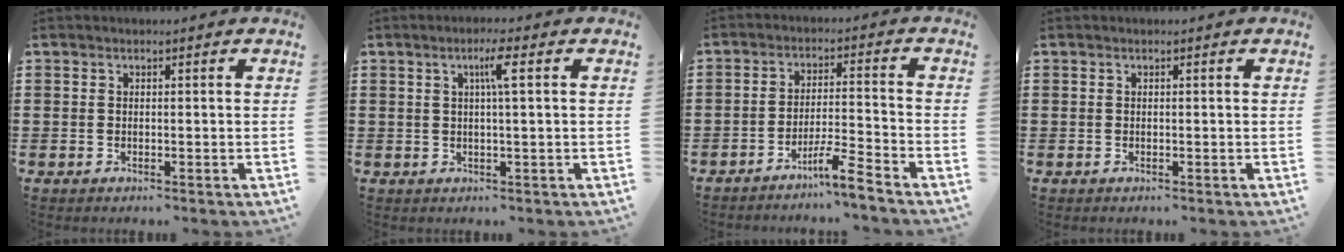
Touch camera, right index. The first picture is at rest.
{"total": 3.6, "force": [0.9, -0.3, 3.5], "torque": [-0.067, -0.002, 0.010]}
{"total": 5.6, "force": [-4.7, -0.3, 2.9], "torque": [-0.056, -0.008, -0.090]}
{"total": 0.0}